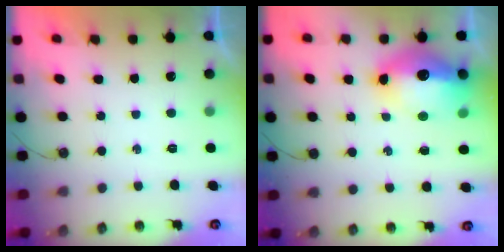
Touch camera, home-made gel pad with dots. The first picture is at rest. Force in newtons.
{"total": 16.7, "press": 16.2, "slide": 4.2}